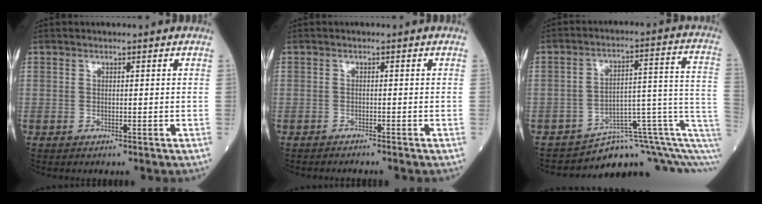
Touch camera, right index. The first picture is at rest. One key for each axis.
{"total": 2.2, "fx": -2.1, "fy": 0.0, "fz": 0.7, "tx": -0.013, "ty": -0.002, "tz": -0.028}
{"total": 11.2, "fx": -8.1, "fy": 2.3, "fz": 7.3, "tx": -0.080, "ty": 0.091, "tz": -0.105}